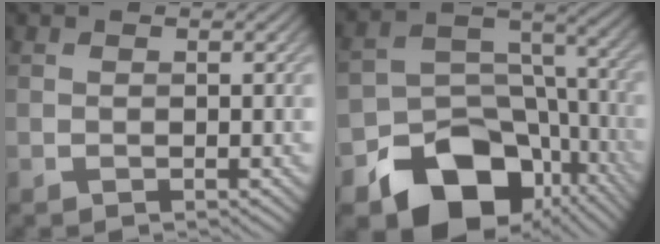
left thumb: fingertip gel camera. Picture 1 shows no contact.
{"total": 14.9, "force": [-8.1, 10.5, 6.9], "torque": [-0.125, -0.037, -0.128]}